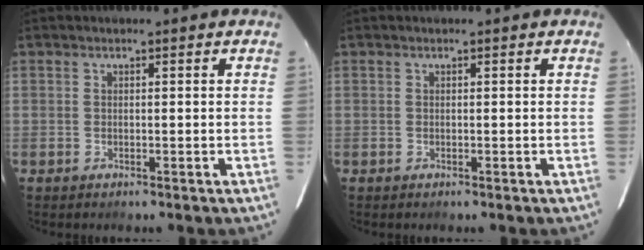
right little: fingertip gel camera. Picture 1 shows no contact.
{"total": 0.0}